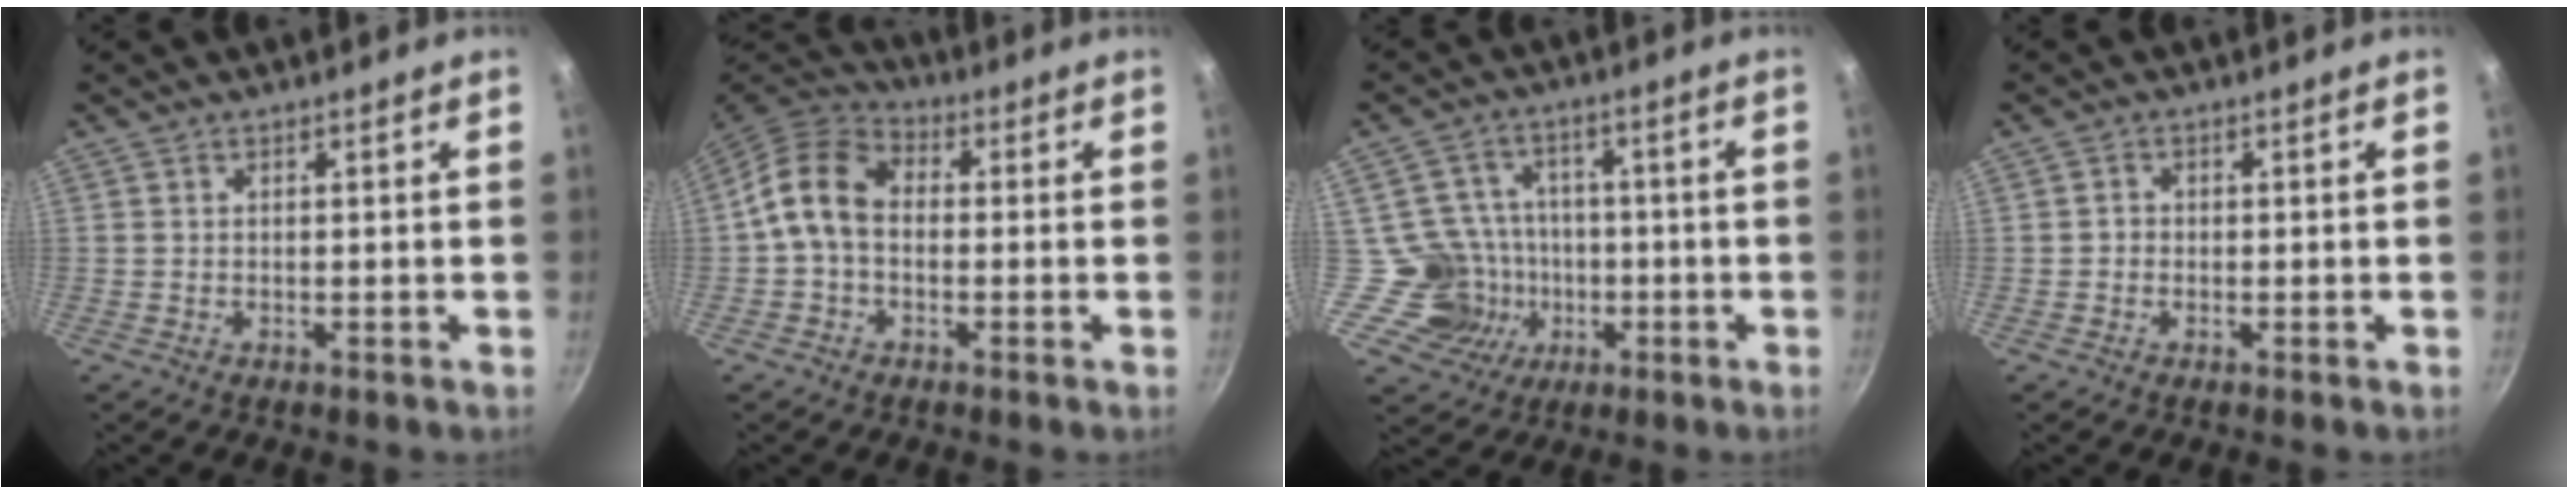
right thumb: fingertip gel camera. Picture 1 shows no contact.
{"total": 9.7, "force": [-0.4, 7.3, 6.4], "torque": [-0.099, 0.029, -0.028]}
{"total": 10.2, "force": [-2.2, 9.8, 1.7], "torque": [0.015, 0.032, -0.035]}
{"total": 1.0, "force": [-0.4, 0.9, 0.3], "torque": [0.000, 0.002, -0.010]}